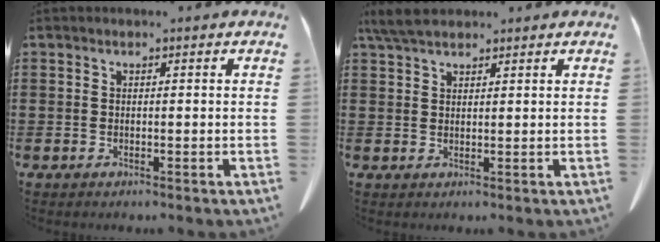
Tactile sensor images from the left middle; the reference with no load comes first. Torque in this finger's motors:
{"motor_torque": [0.28, 0.22, 0.04, 0.02]}